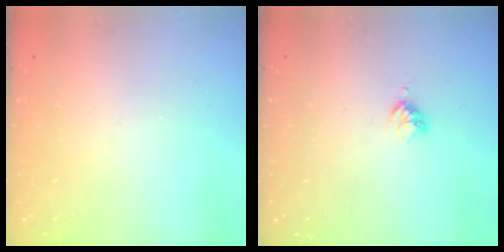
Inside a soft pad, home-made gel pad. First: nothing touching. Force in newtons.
{"total": 3.0, "press": 2.9, "slide": 0.4}